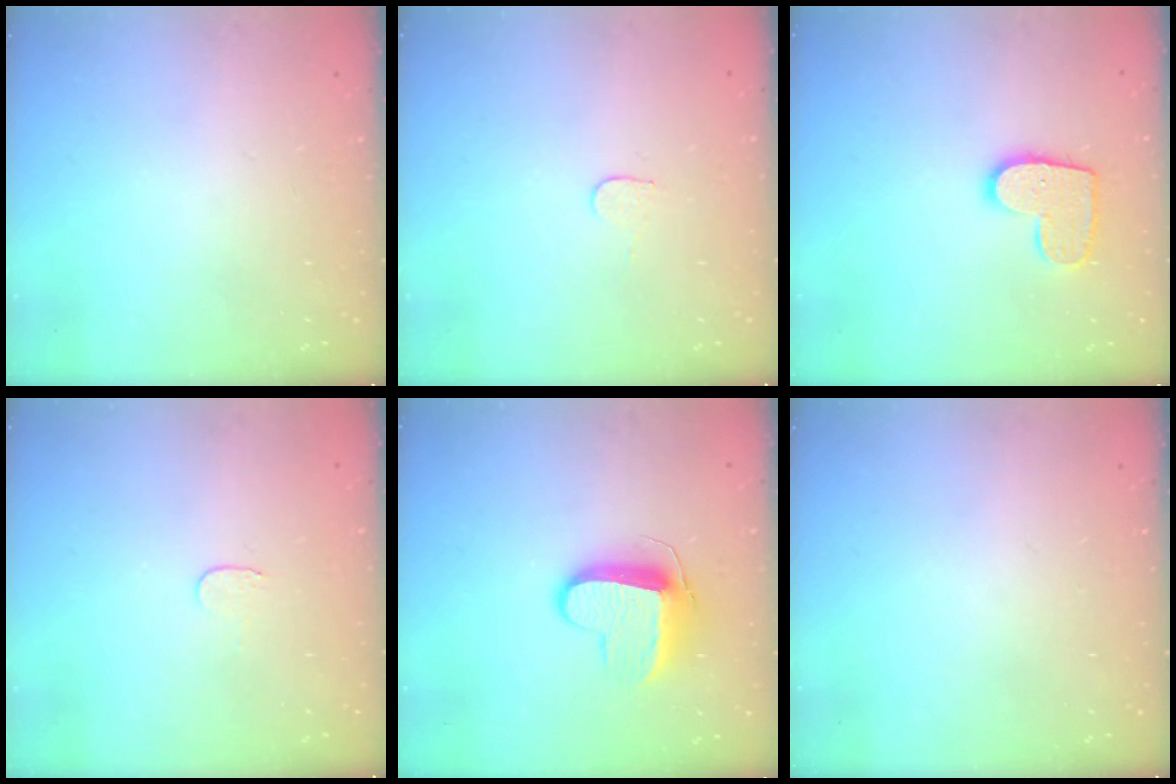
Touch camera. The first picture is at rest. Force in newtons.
{"total": 4.9, "press": 4.9, "slide": 0.3}
{"total": 10.8, "press": 10.8, "slide": 0.5}
{"total": 3.3, "press": 3.3, "slide": 0.4}
{"total": 11.2, "press": 11.2, "slide": 0.8}
{"total": 0.0}